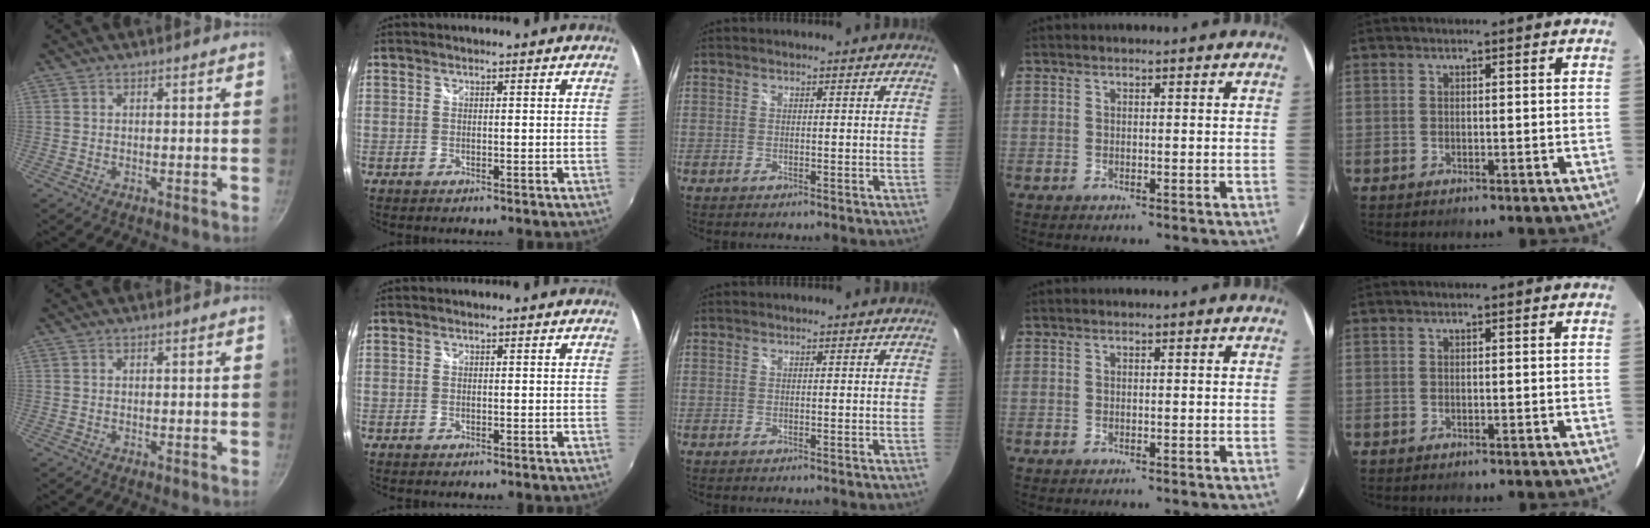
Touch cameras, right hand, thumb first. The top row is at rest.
{}